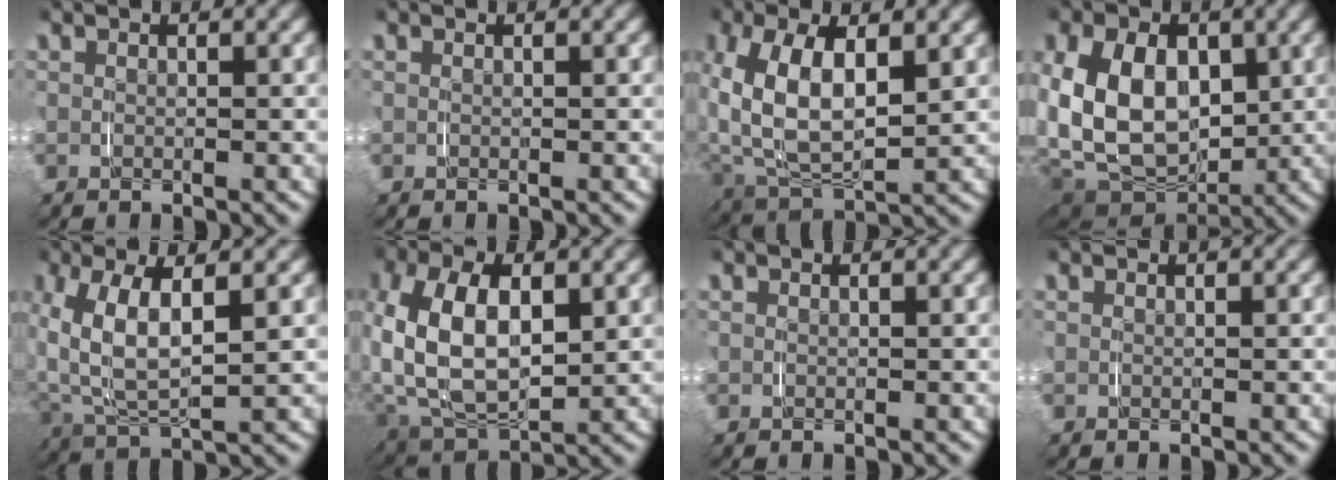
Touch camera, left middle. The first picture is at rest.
{"total": 0.0}
{"total": 8.7, "force": [1.0, 5.7, 6.6], "torque": [-0.162, -0.019, 0.033]}
{"total": 13.6, "force": [0.3, 10.4, 8.7], "torque": [-0.195, -0.028, 0.014]}
{"total": 7.4, "force": [1.2, 4.4, 5.9], "torque": [-0.144, -0.009, 0.030]}
{"total": 10.4, "force": [0.6, 7.1, 7.6], "torque": [-0.187, -0.020, 0.026]}
{"total": 0.0}
{"total": 0.0}